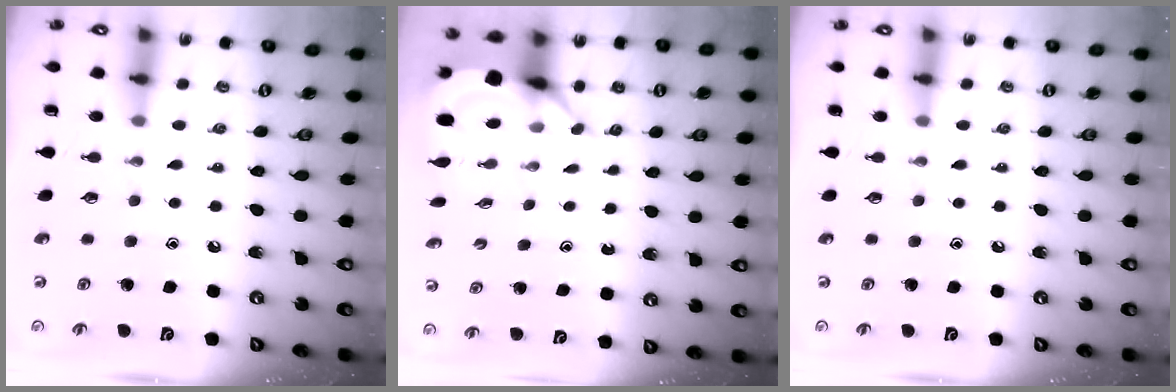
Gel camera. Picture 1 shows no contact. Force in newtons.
{"total": 6.2, "press": 6.2, "slide": 0.5}
{"total": 0.0}